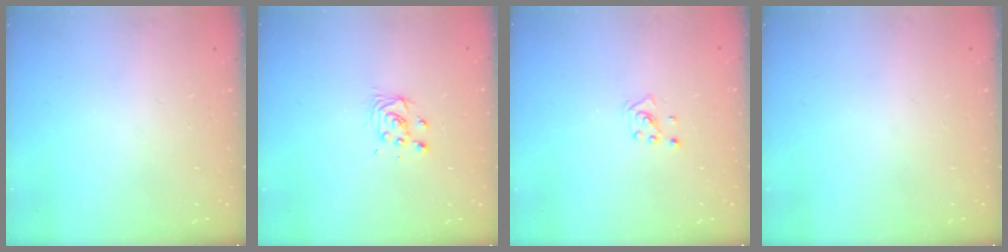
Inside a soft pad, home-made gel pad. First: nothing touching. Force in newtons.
{"total": 3.3, "press": 3.3, "slide": 0.3}
{"total": 2.2, "press": 2.2, "slide": 0.6}
{"total": 0.0}